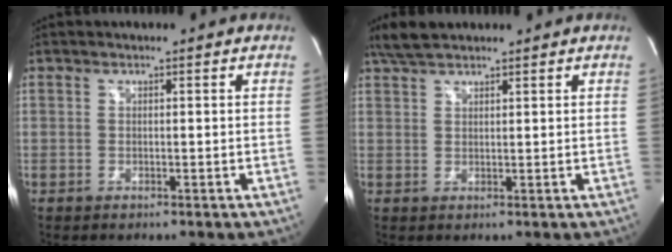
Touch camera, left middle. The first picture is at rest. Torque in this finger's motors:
{"motor_torque": [0.23, -0.12, -0.04, 0.03]}